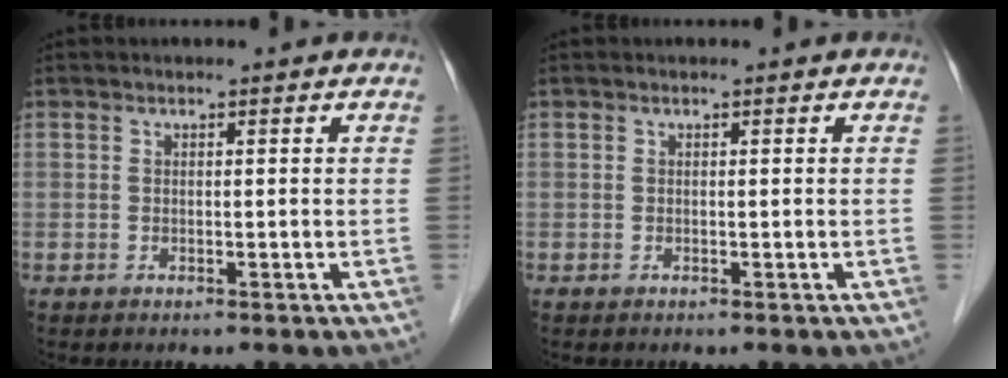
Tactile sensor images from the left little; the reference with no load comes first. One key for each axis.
{"total": 0.0}